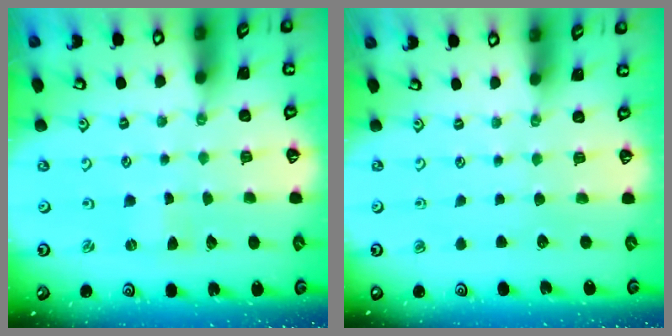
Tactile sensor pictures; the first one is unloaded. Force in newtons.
{"total": 0.0}